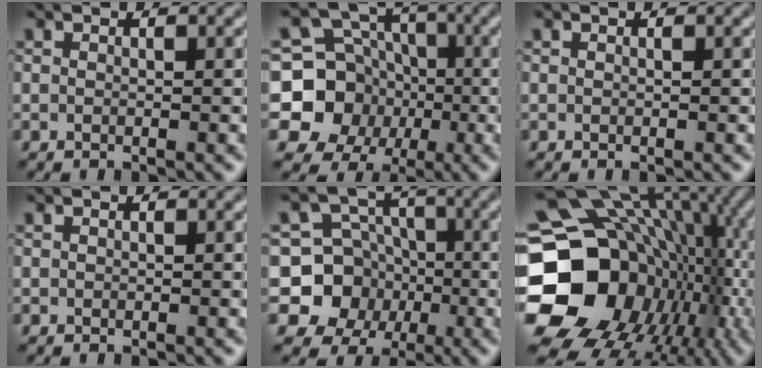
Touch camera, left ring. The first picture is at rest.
{"total": 10.5, "force": [-1.5, 9.9, 3.3], "torque": [-0.060, 0.006, -0.057]}
{"total": 0.0}
{"total": 0.0}
{"total": 8.2, "force": [-1.8, 7.8, 1.9], "torque": [-0.034, 0.011, -0.063]}
{"total": 20.6, "force": [-3.6, 17.5, 10.2], "torque": [-0.181, -0.015, -0.067]}